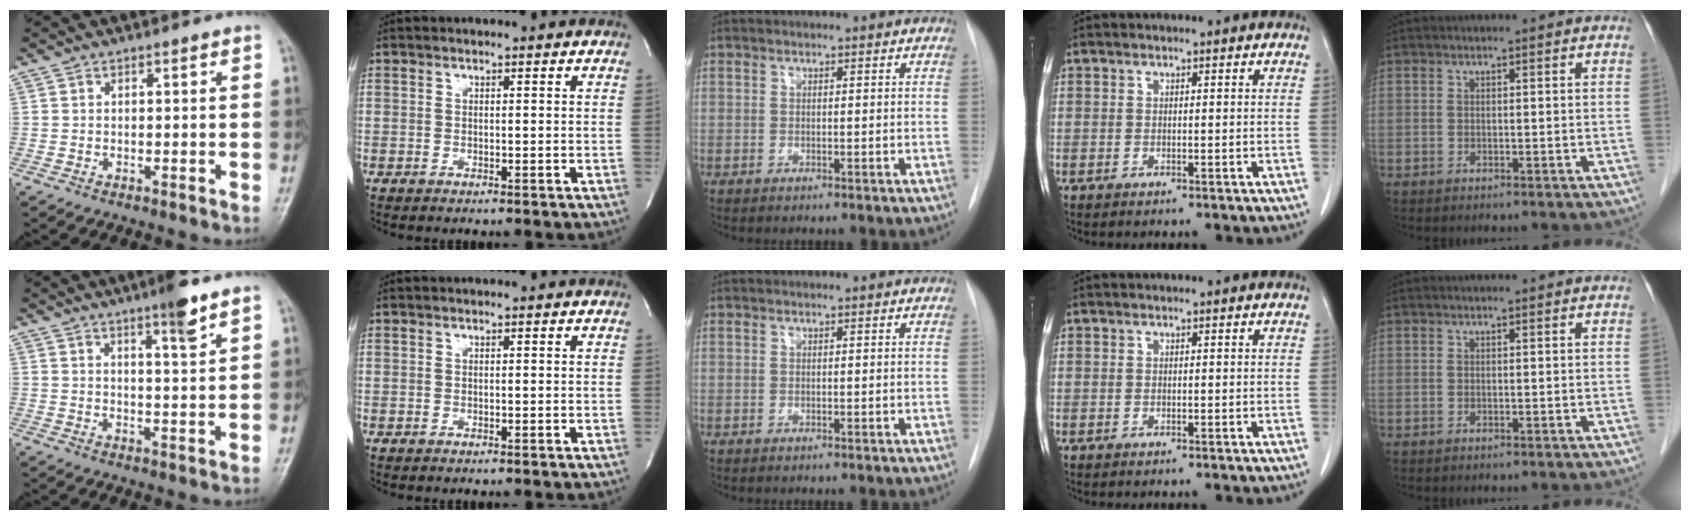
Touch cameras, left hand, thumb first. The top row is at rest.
{"thumb": {"total": 6.0, "force": [4.0, 0.5, 4.5], "torque": [-0.066, -0.025, 0.061]}}